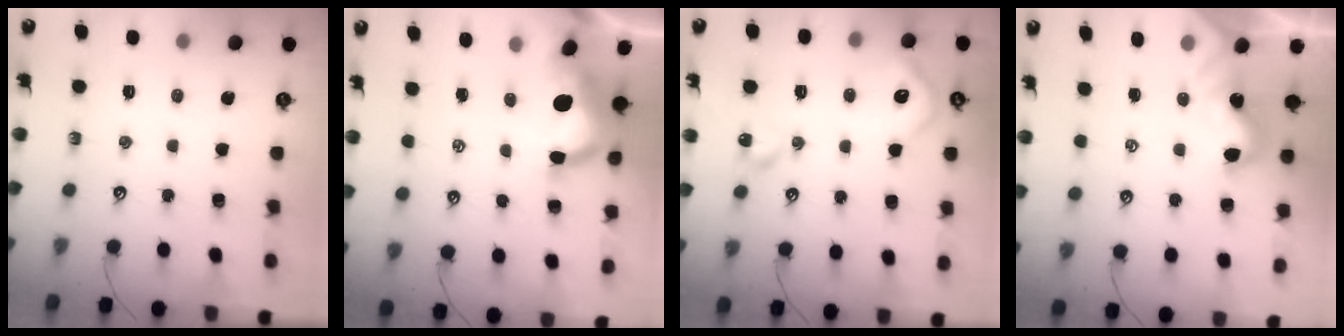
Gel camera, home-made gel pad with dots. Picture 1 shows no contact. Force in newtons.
{"total": 8.4, "press": 8.3, "slide": 1.5}
{"total": 8.6, "press": 8.5, "slide": 0.6}
{"total": 1.9, "press": 1.9, "slide": 0.3}